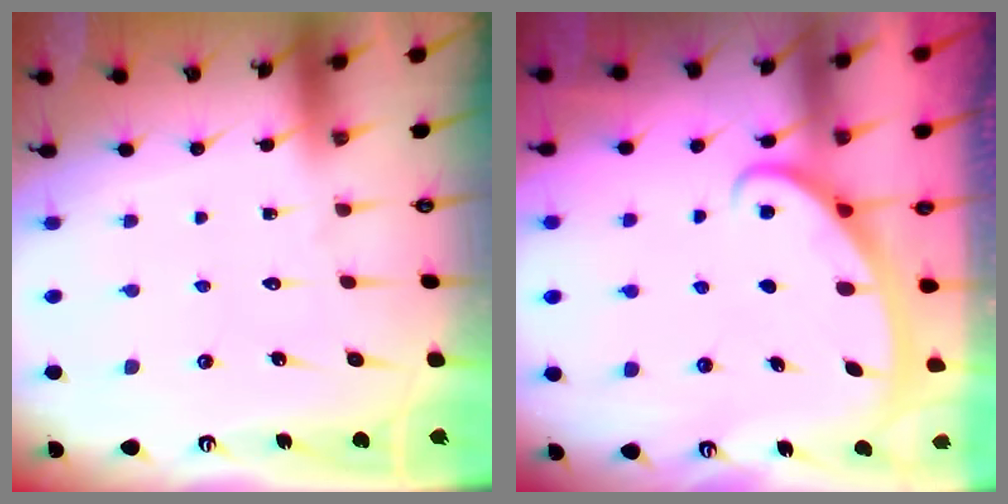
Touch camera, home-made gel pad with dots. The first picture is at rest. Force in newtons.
{"total": 2.9, "press": 2.9, "slide": 0.4}